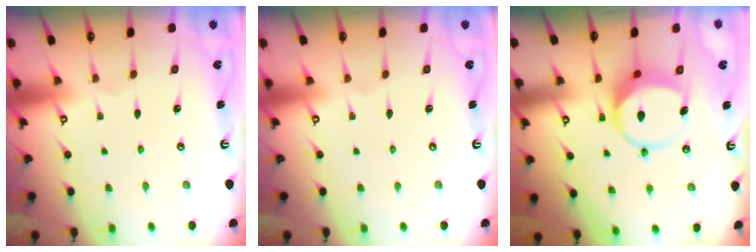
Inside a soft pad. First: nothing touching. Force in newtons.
{"total": 0.0}
{"total": 9.1, "press": 9.1, "slide": 0.6}